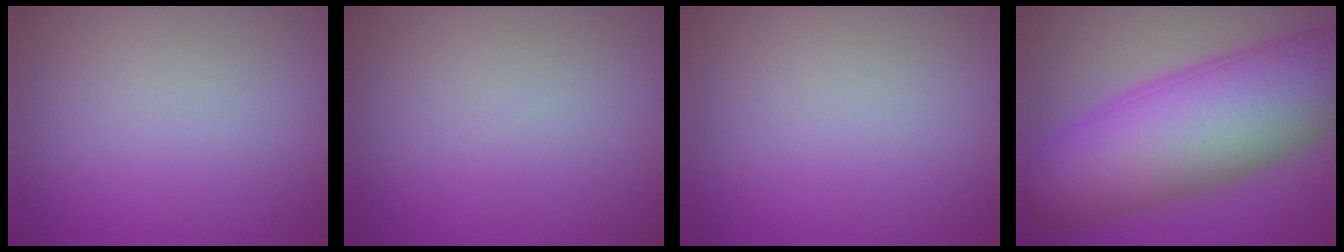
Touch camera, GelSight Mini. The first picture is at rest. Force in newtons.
{"total": 0.0}
{"total": 0.0}
{"total": 13.8, "press": 13.8, "slide": 0.2}